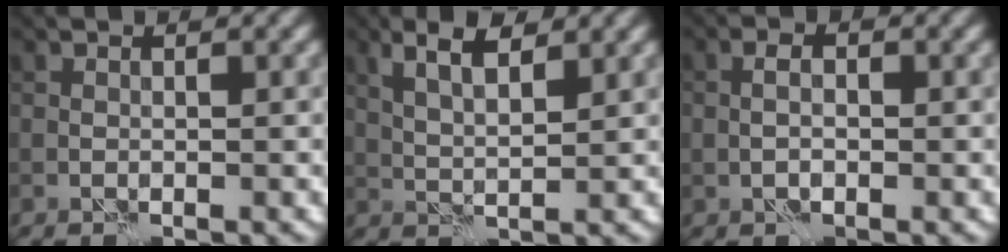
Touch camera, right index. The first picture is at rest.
{"total": 3.8, "force": [2.1, 0.9, 3.0], "torque": [-0.064, 0.001, 0.040]}
{"total": 1.7, "force": [-0.2, 1.0, 1.4], "torque": [-0.018, 0.000, -0.006]}